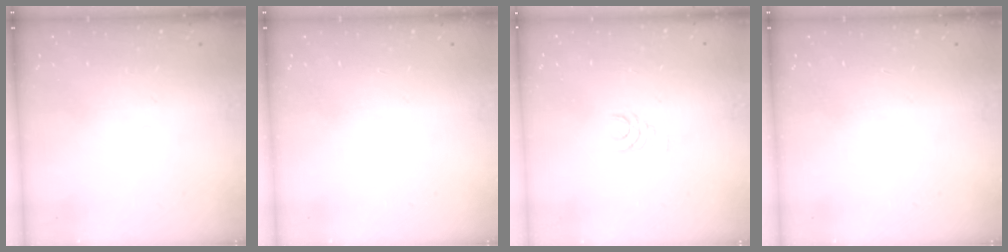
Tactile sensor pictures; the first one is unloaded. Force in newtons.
{"total": 0.0}
{"total": 3.7, "press": 3.7, "slide": 0.4}
{"total": 0.0}